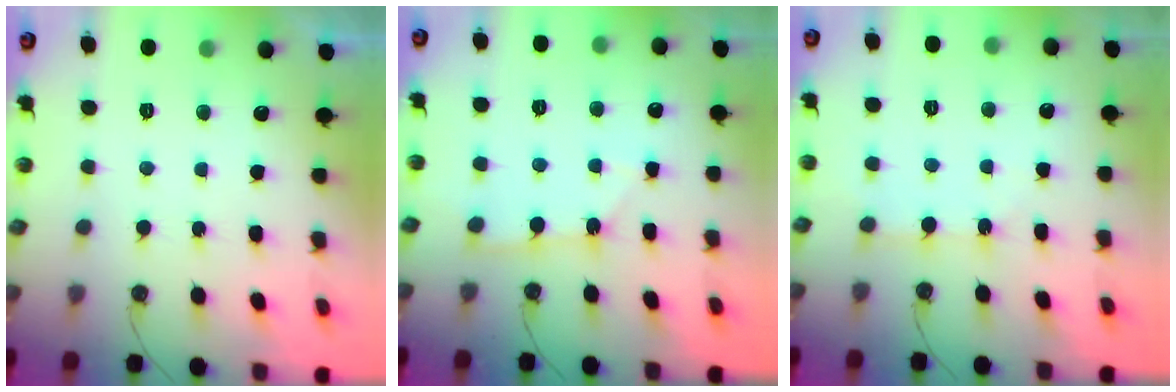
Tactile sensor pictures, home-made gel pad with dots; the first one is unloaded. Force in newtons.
{"total": 3.5, "press": 3.5, "slide": 0.3}
{"total": 4.0, "press": 4.0, "slide": 0.2}